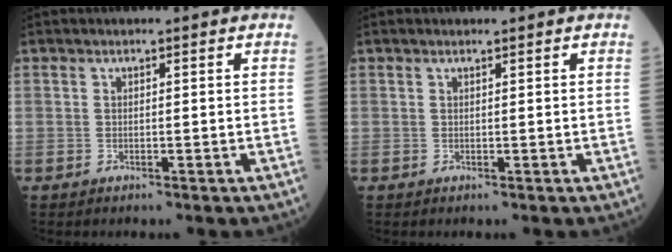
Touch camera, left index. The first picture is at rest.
{"total": 0.0}